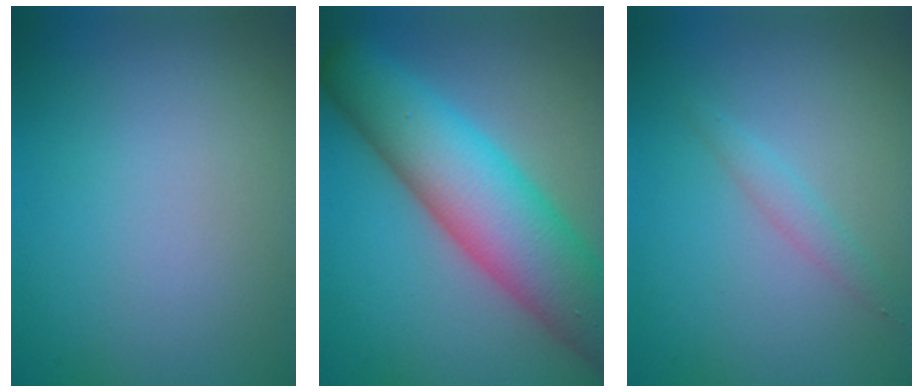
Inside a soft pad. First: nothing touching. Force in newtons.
{"total": 11.0, "press": 11.0, "slide": 0.5}
{"total": 1.4, "press": 1.4, "slide": 0.0}